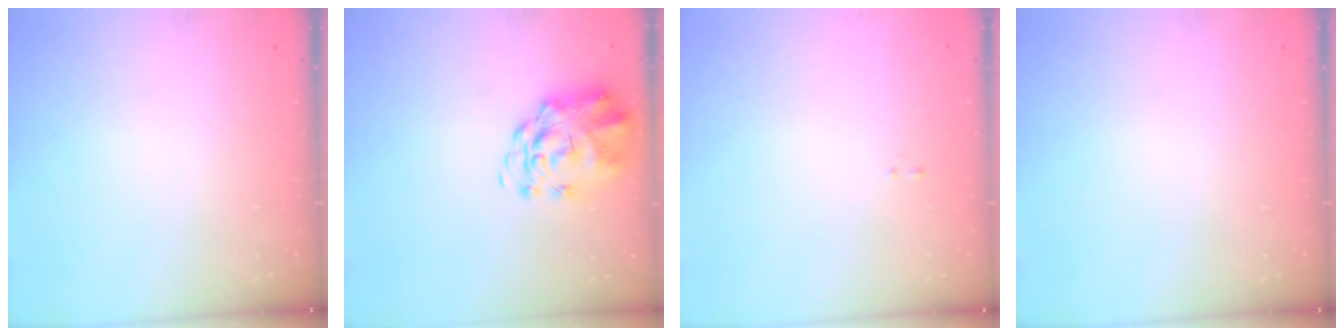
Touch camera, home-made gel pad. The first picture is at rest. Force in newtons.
{"total": 3.8, "press": 3.6, "slide": 1.2}
{"total": 0.0}
{"total": 0.0}